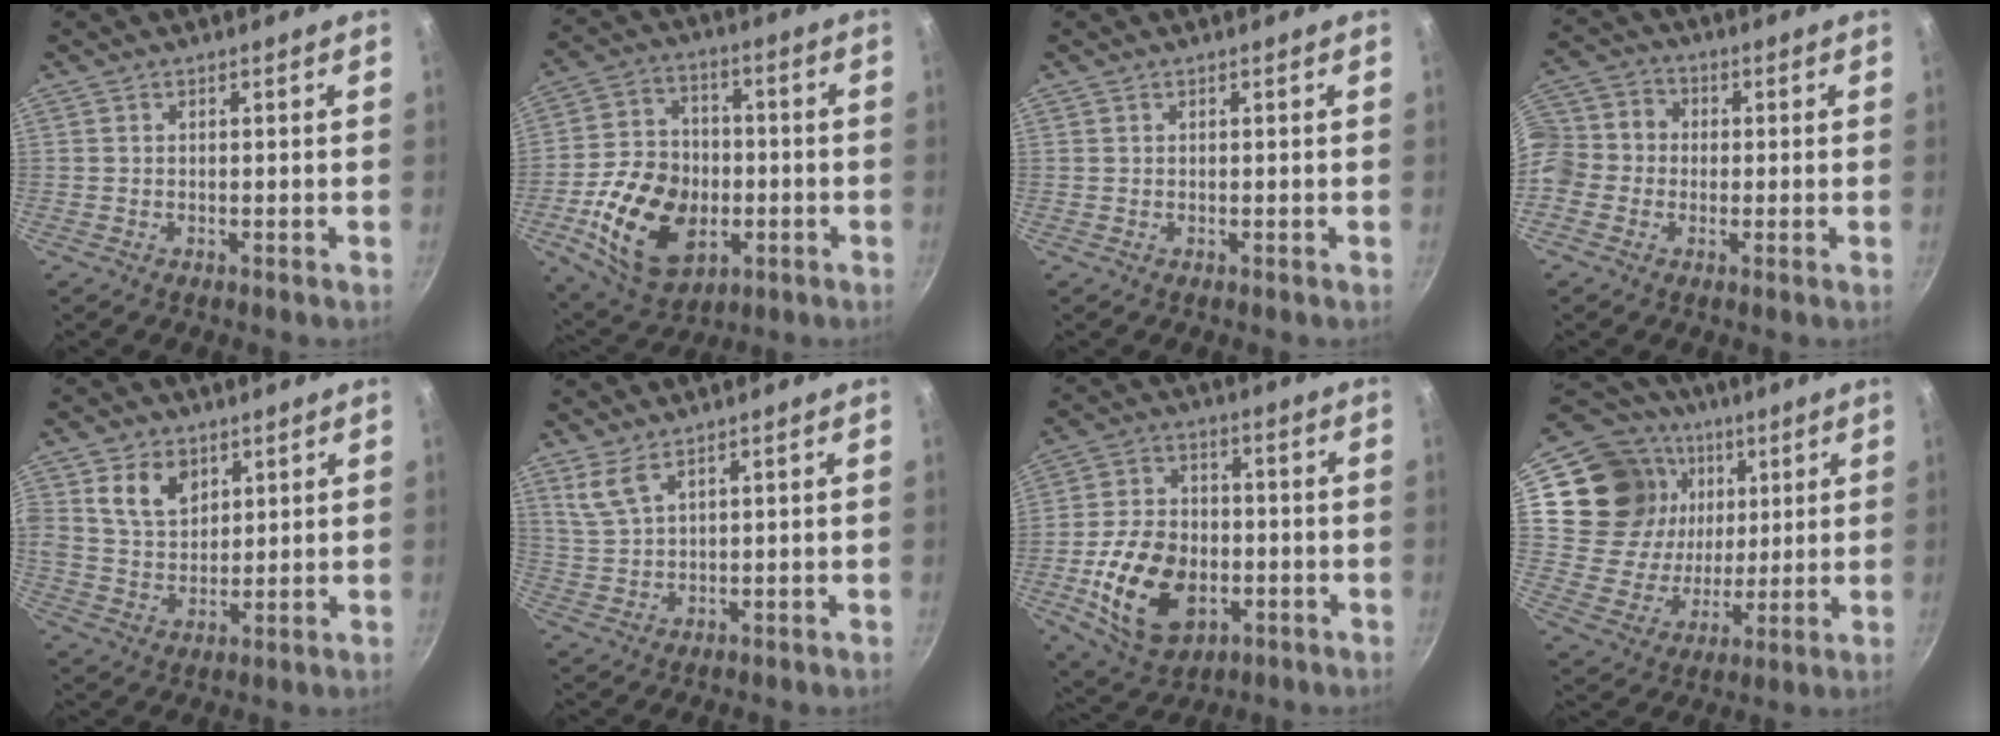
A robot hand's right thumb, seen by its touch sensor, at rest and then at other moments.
{"total": 18.5, "force": [-4.6, 12.6, 12.8], "torque": [-0.215, 0.020, -0.069]}
{"total": 0.0}
{"total": 11.5, "force": [-0.8, 10.2, 5.2], "torque": [-0.098, 0.036, -0.034]}
{"total": 9.0, "force": [3.9, 6.4, 5.0], "torque": [-0.071, -0.020, 0.072]}
{"total": 4.3, "force": [3.0, 1.5, 2.8], "torque": [-0.058, -0.017, 0.070]}
{"total": 18.0, "force": [-4.4, 12.3, 12.4], "torque": [-0.207, 0.019, -0.065]}
{"total": 20.9, "force": [7.7, 17.1, 9.2], "torque": [-0.154, -0.007, 0.146]}